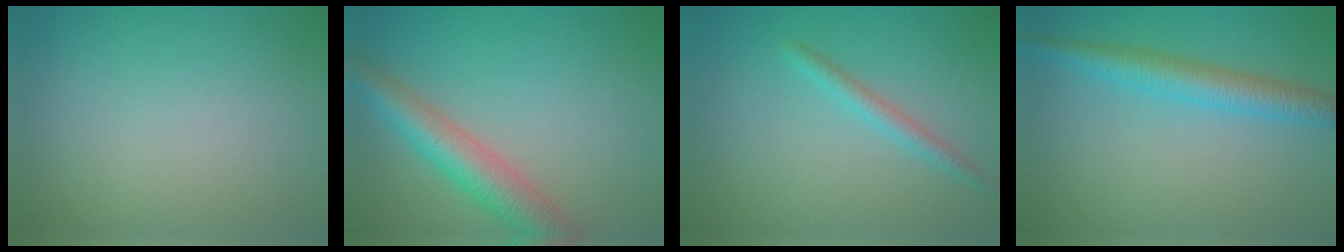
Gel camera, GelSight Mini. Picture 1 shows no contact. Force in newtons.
{"total": 5.9, "press": 5.9, "slide": 0.2}
{"total": 1.8, "press": 1.8, "slide": 0.1}
{"total": 3.9, "press": 3.9, "slide": 0.1}